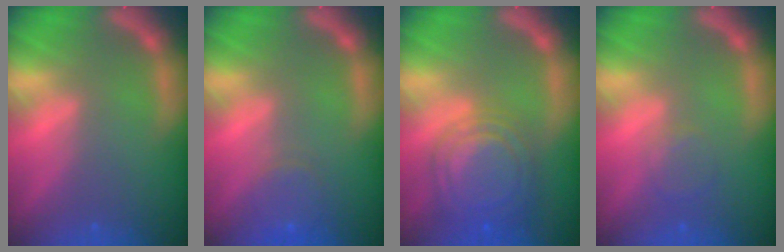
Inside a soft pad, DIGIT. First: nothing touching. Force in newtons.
{"total": 3.0}
{"total": 9.5}
{"total": 2.0}